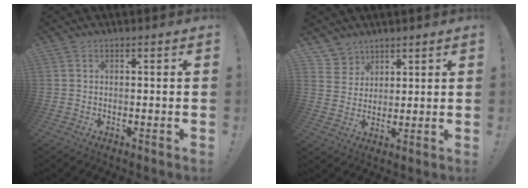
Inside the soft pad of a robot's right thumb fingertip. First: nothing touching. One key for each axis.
{"total": 5.6, "fx": 4.2, "fy": 3.8, "fz": 0.0, "tx": -0.010, "ty": -0.034, "tz": 0.083}